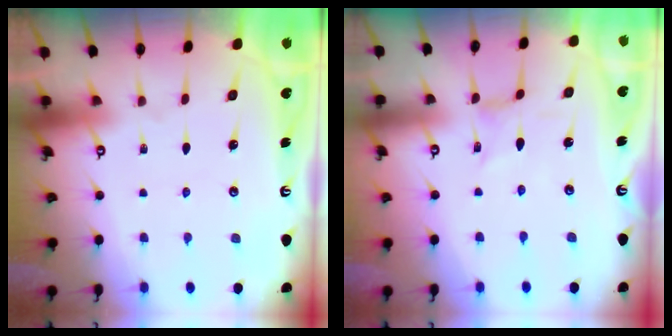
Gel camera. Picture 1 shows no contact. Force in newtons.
{"total": 0.0}